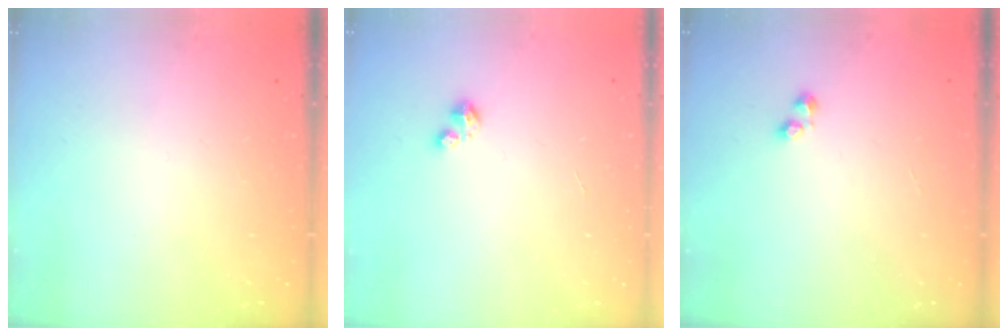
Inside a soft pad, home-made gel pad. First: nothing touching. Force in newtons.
{"total": 2.1, "press": 2.0, "slide": 0.5}
{"total": 1.6, "press": 1.5, "slide": 0.4}